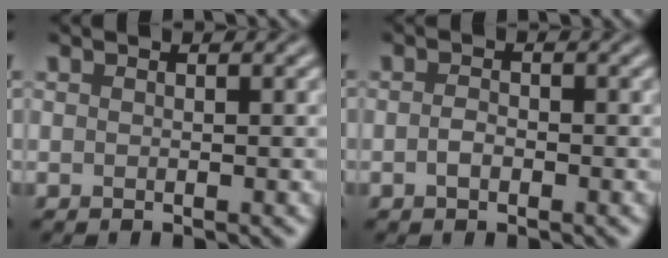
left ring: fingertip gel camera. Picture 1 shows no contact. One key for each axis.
{"total": 1.2, "fx": -0.4, "fy": 0.8, "fz": 0.8, "tx": -0.016, "ty": 0.003, "tz": -0.010}